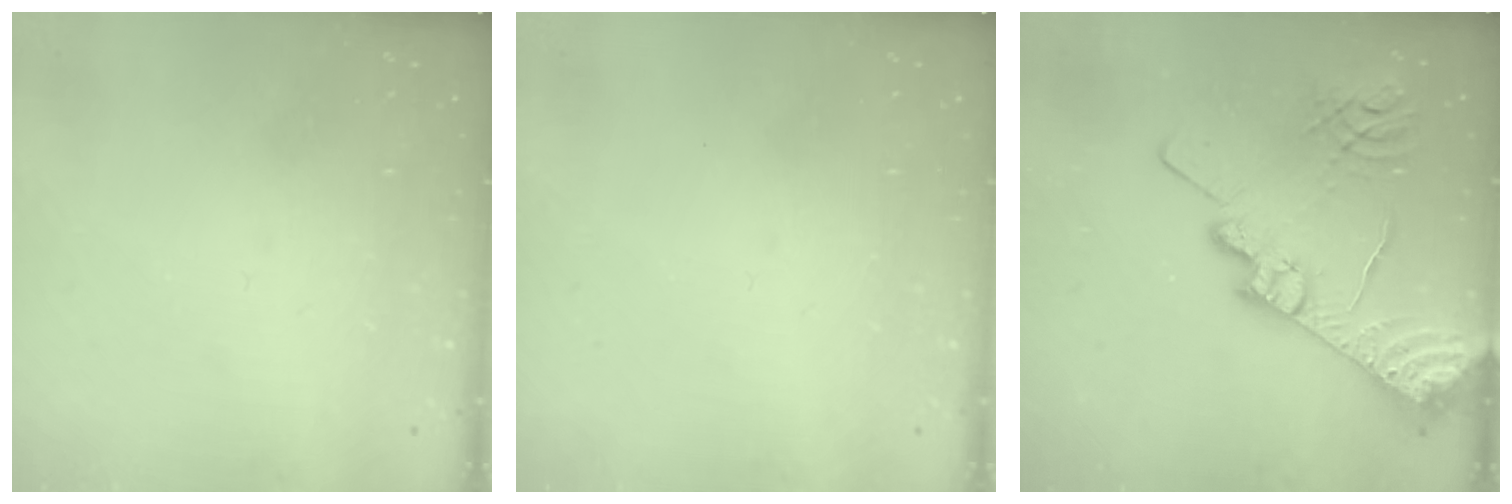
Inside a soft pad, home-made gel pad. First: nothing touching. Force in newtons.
{"total": 0.0}
{"total": 16.2, "press": 16.1, "slide": 1.7}